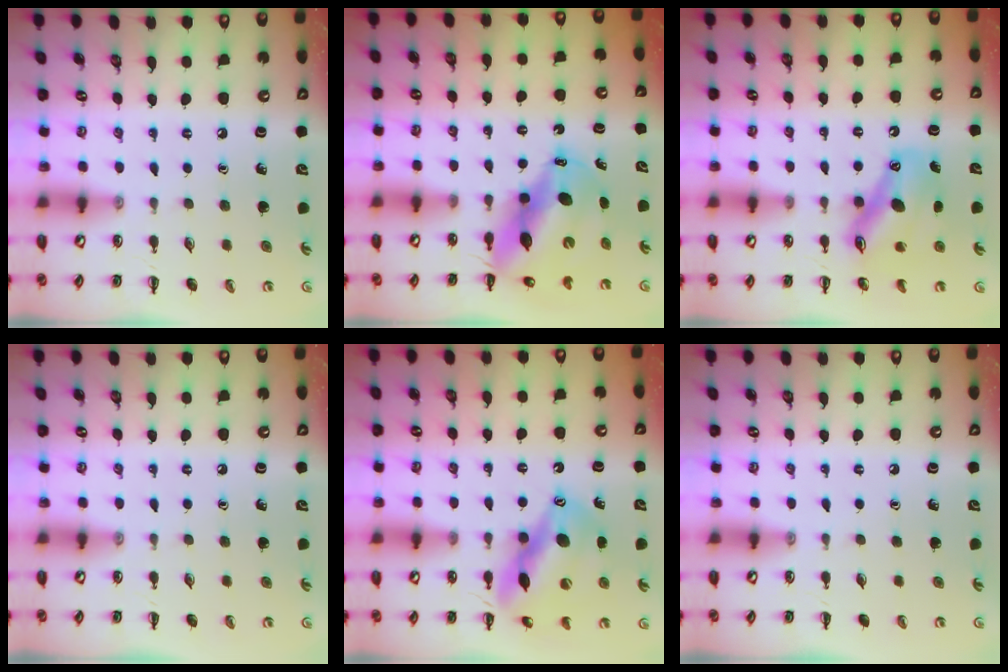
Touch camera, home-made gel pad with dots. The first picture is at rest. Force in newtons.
{"total": 12.6, "press": 12.1, "slide": 3.2}
{"total": 11.7, "press": 11.2, "slide": 3.4}
{"total": 0.0}
{"total": 14.5, "press": 13.9, "slide": 4.3}
{"total": 0.0}